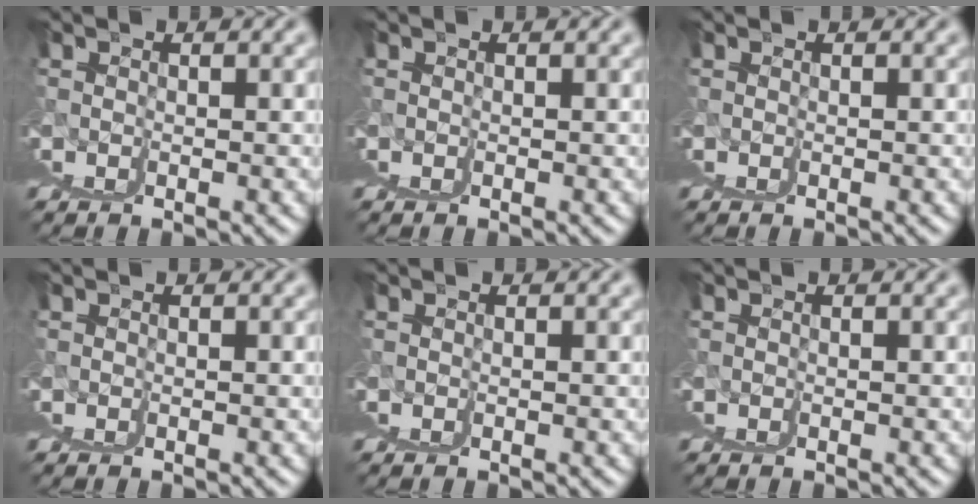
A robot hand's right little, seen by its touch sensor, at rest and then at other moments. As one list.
[{"total": 0.0}, {"total": 0.0}, {"total": 0.0}, {"total": 0.0}, {"total": 0.0}]